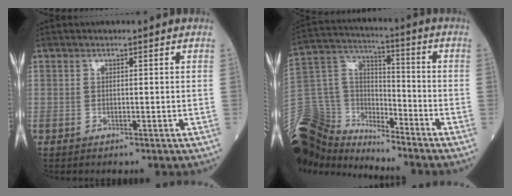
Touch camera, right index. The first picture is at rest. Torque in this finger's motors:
{"motor_torque": [1.08, -1.06, 0.08, -0.05]}